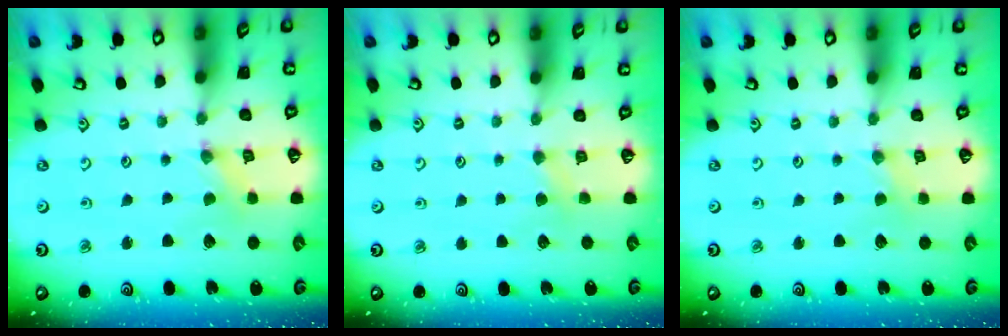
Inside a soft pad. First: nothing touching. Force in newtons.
{"total": 2.5, "press": 2.5, "slide": 0.4}
{"total": 1.2, "press": 1.2, "slide": 0.3}